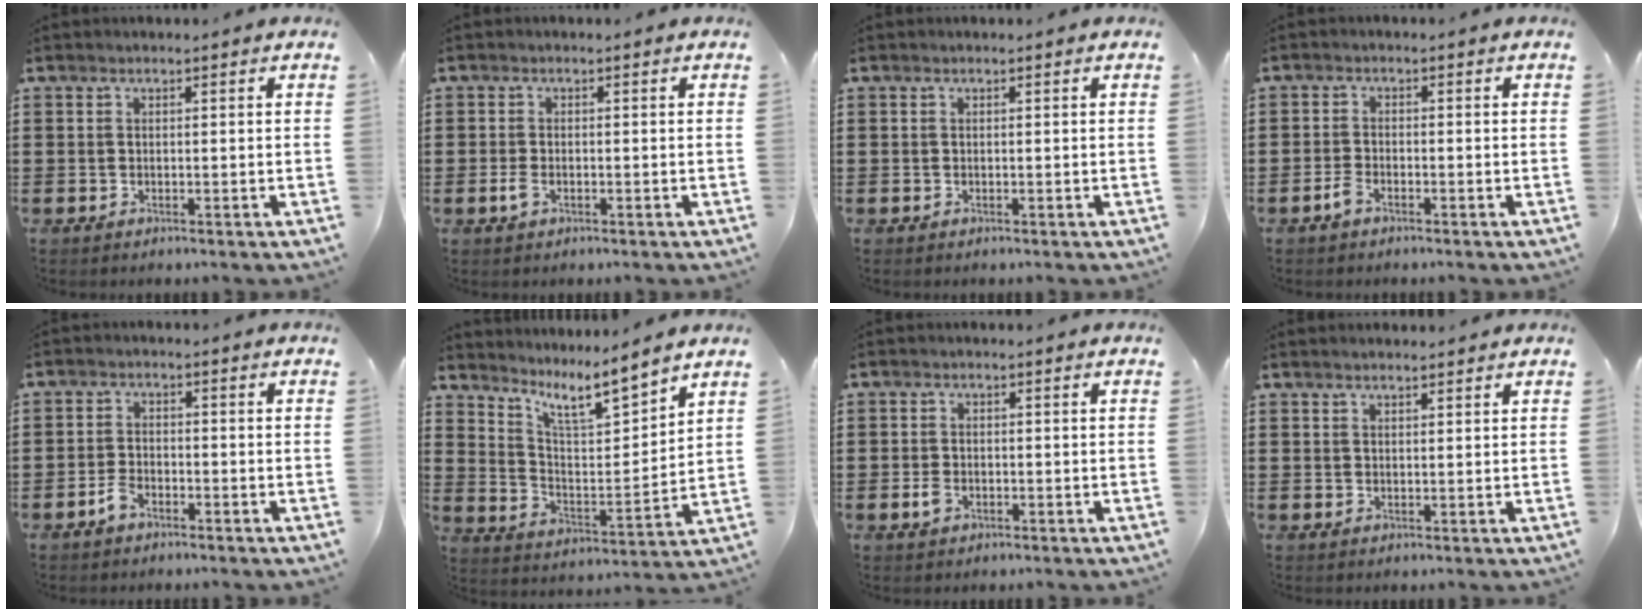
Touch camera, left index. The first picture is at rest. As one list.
[{"total": 2.0, "force": [-0.6, 1.1, 1.6], "torque": [-0.052, -0.009, -0.018]}, {"total": 0.0}, {"total": 2.1, "force": [-1.5, 0.7, 1.3], "torque": [-0.040, -0.001, -0.033]}, {"total": 2.8, "force": [-1.9, 1.2, 1.6], "torque": [-0.037, 0.004, -0.038]}, {"total": 7.7, "force": [6.5, 0.9, 4.0], "torque": [-0.095, -0.042, 0.110]}, {"total": 1.9, "force": [-0.6, 1.3, 1.3], "torque": [-0.041, -0.004, -0.016]}, {"total": 1.3, "force": [1.2, 0.1, 0.4], "torque": [-0.009, 0.001, 0.023]}]